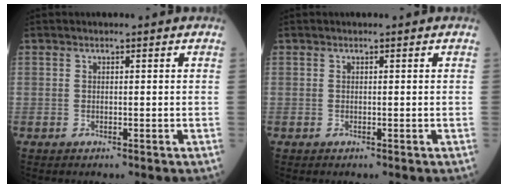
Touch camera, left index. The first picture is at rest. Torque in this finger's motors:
{"motor_torque": [0.00, 0.00, -0.03, 0.00]}